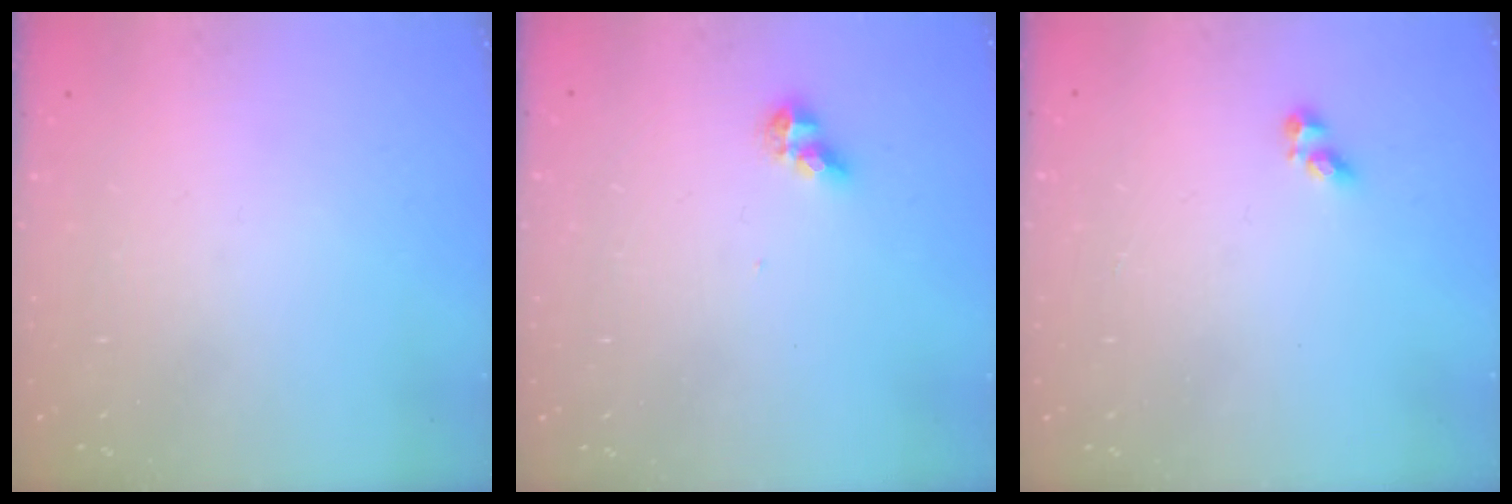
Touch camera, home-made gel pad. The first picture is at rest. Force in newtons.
{"total": 5.0, "press": 5.0, "slide": 0.3}
{"total": 2.7, "press": 2.7, "slide": 0.3}